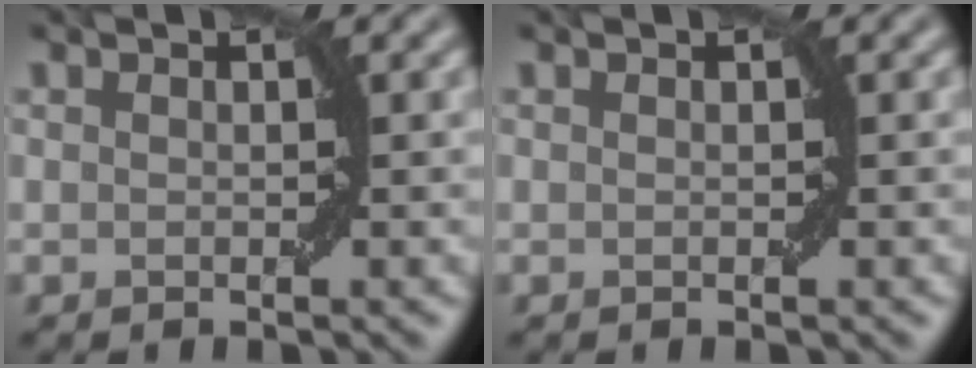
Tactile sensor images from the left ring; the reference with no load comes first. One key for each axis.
{"total": 0.0}